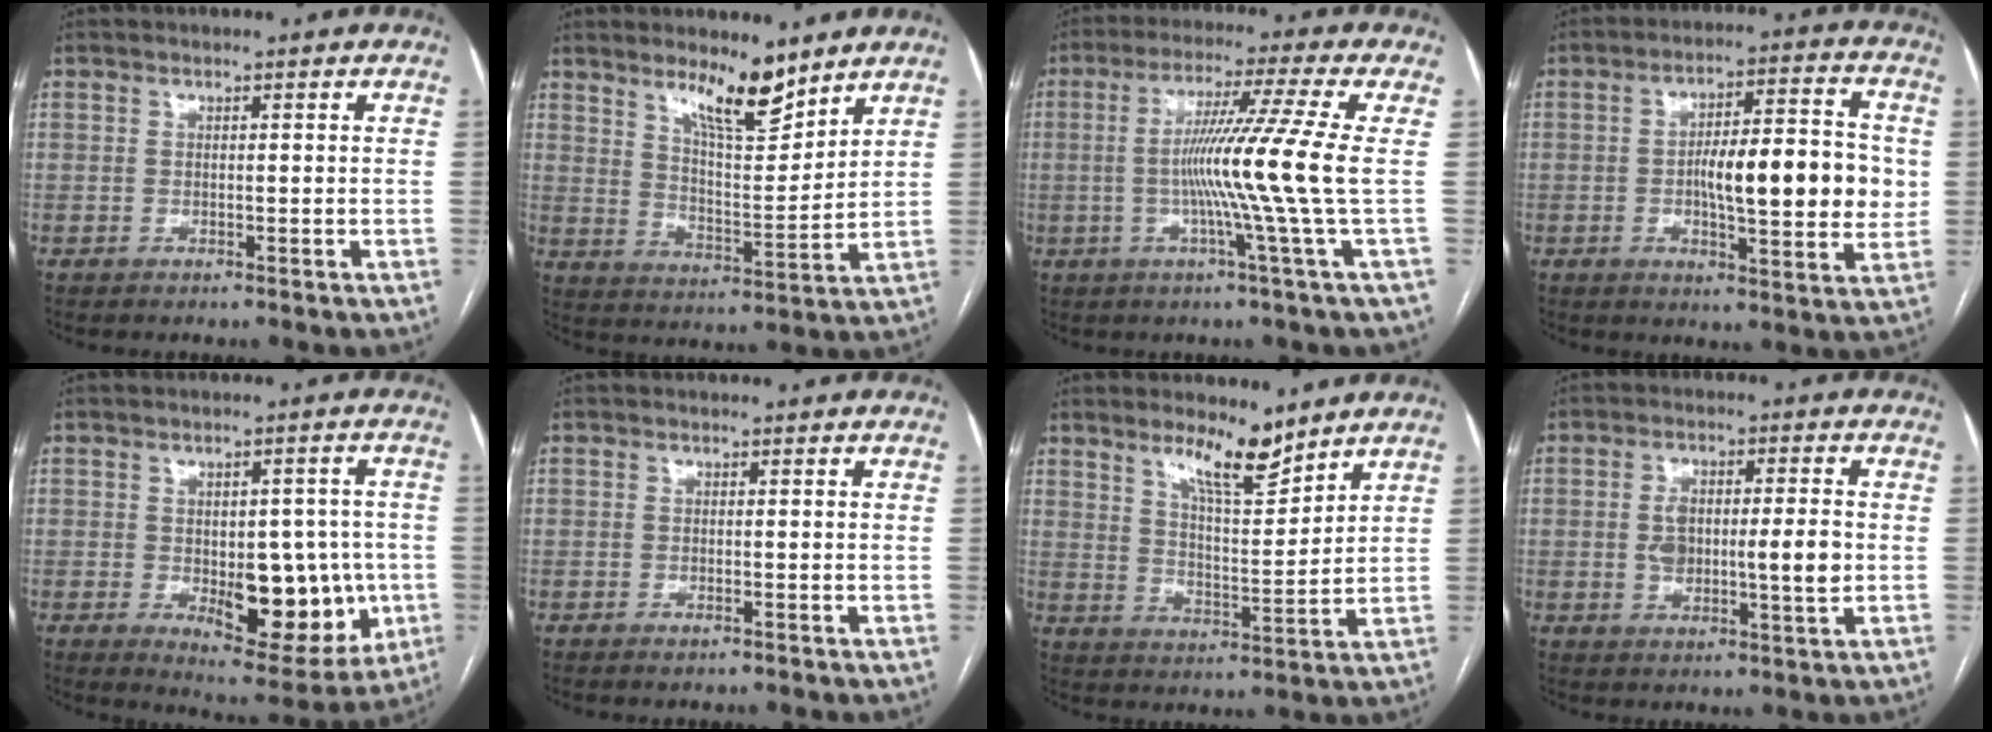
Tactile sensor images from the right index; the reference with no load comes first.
{"total": 9.5, "force": [7.3, 1.8, 5.8], "torque": [-0.101, -0.015, 0.132]}
{"total": 11.8, "force": [-0.9, -3.4, 11.2], "torque": [-0.196, -0.007, -0.014]}
{"total": 14.1, "force": [-0.1, 3.7, 13.6], "torque": [-0.204, 0.019, -0.001]}
{"total": 13.9, "force": [-2.6, 6.5, 12.0], "torque": [-0.143, 0.002, -0.016]}
{"total": 0.7, "force": [-0.5, 0.1, 0.4], "torque": [-0.005, 0.000, -0.005]}
{"total": 8.0, "force": [6.3, 1.3, 4.8], "torque": [-0.088, -0.013, 0.116]}
{"total": 8.8, "force": [-0.4, 2.8, 8.3], "torque": [-0.148, 0.009, -0.002]}